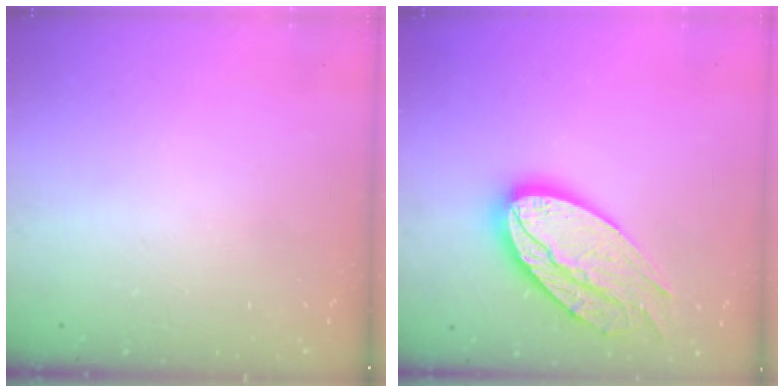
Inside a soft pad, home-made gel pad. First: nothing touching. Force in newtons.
{"total": 19.7, "press": 19.6, "slide": 2.0}